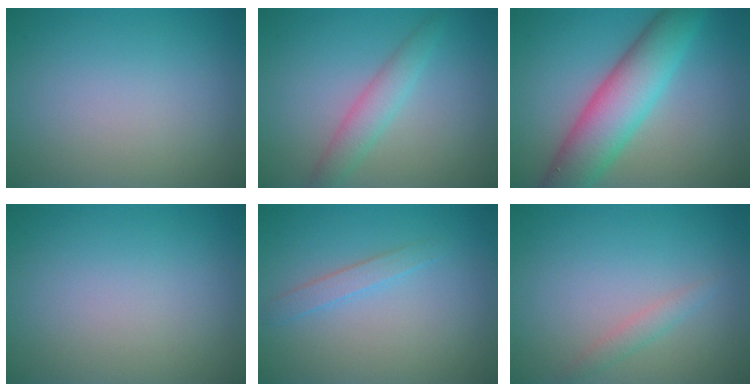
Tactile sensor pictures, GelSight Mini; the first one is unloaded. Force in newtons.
{"total": 2.6, "press": 2.6, "slide": 0.0}
{"total": 7.7, "press": 7.7, "slide": 0.0}
{"total": 0.0}
{"total": 1.5, "press": 1.5, "slide": 0.1}
{"total": 1.3, "press": 1.3, "slide": 0.1}